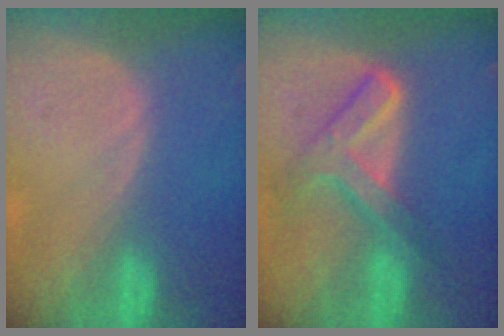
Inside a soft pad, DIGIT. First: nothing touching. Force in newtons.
{"total": 7.6, "press": 6.3, "slide": 4.2}